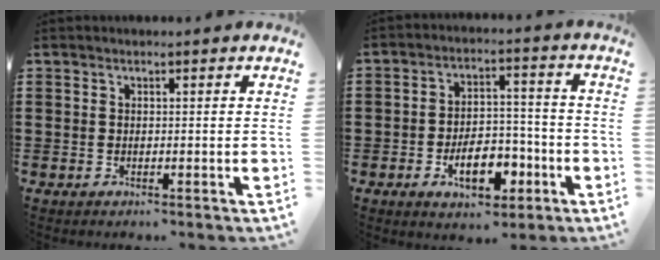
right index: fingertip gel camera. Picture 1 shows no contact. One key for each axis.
{"total": 9.2, "fx": -4.0, "fy": 4.9, "fz": 6.7, "tx": -0.095, "ty": 0.003, "tz": -0.072}